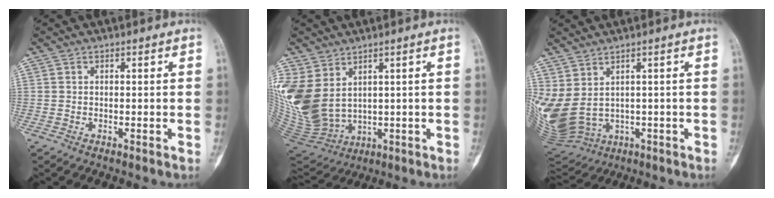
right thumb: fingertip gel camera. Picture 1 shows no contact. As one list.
[{"total": 15.1, "force": [4.0, 10.8, 9.8], "torque": [-0.230, -0.020, 0.115]}, {"total": 15.6, "force": [0.3, 10.7, 11.3], "torque": [-0.283, -0.006, 0.044]}]